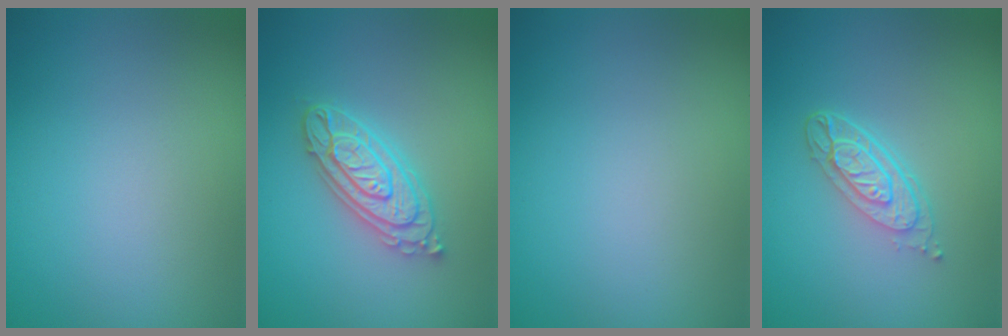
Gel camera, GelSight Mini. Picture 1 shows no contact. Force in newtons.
{"total": 4.1, "press": 4.1, "slide": 0.7}
{"total": 0.0}
{"total": 3.9, "press": 2.8, "slide": 2.6}